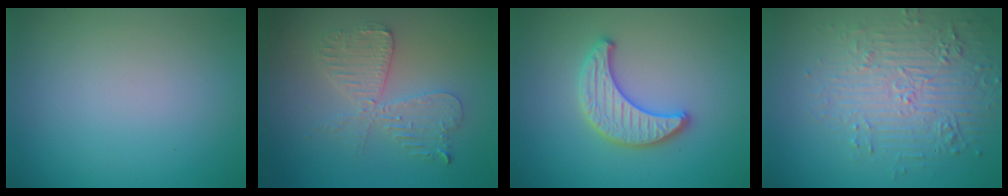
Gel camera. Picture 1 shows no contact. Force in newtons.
{"total": 4.2, "press": 3.6, "slide": 2.2}
{"total": 3.3, "press": 3.2, "slide": 0.4}
{"total": 4.8, "press": 4.2, "slide": 2.2}